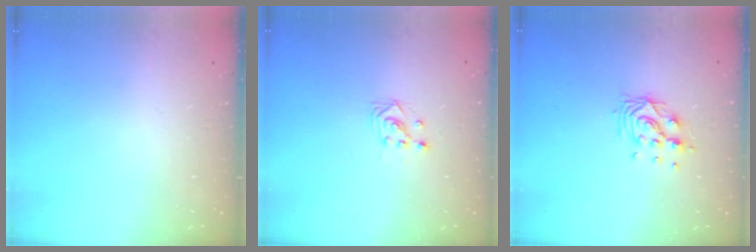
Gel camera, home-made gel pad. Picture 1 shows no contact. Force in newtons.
{"total": 3.0, "press": 3.0, "slide": 0.4}
{"total": 9.2, "press": 9.2, "slide": 0.5}